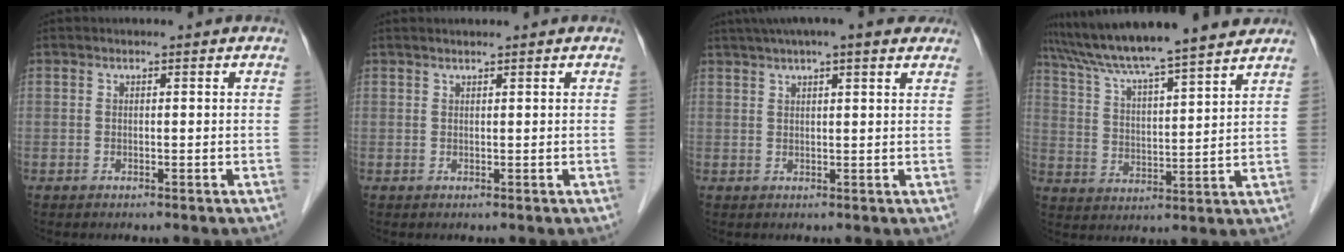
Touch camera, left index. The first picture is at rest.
{"total": 1.5, "force": [1.3, -0.1, 0.6], "torque": [-0.009, 0.016, 0.027]}
{"total": 14.5, "force": [12.1, 1.8, 7.9], "torque": [-0.130, 0.045, 0.162]}
{"total": 17.5, "force": [15.4, 0.4, 8.3], "torque": [-0.143, 0.023, 0.243]}